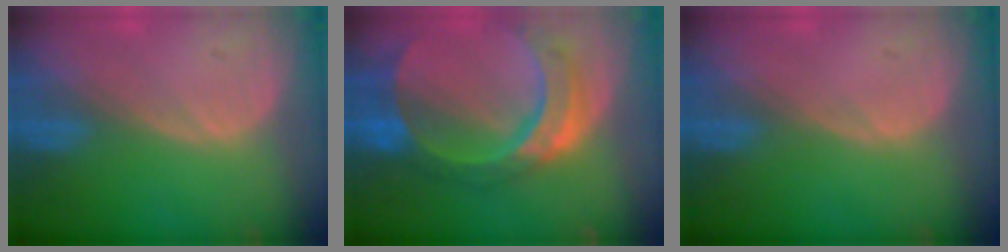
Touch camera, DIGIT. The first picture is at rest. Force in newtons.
{"total": 11.0, "press": 9.2, "slide": 6.0}
{"total": 0.0}